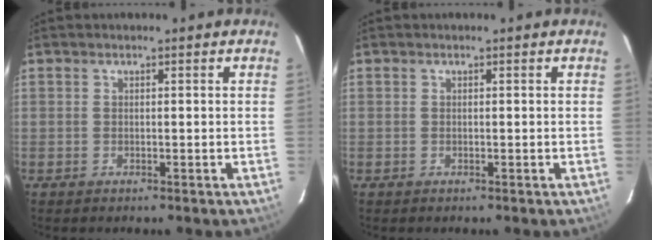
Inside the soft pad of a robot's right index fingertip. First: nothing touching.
{"total": 0.0}